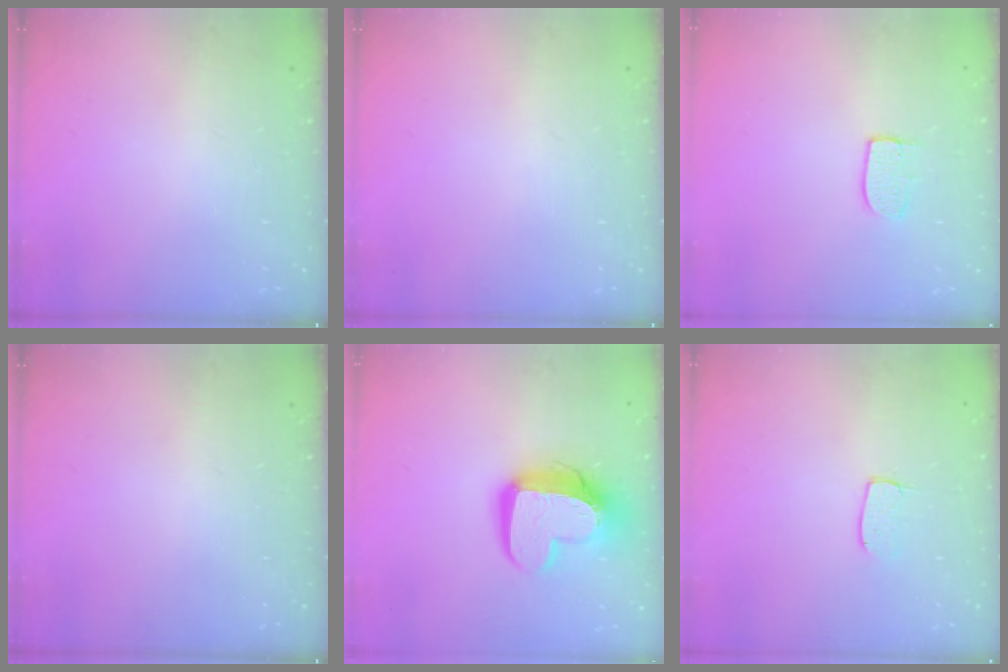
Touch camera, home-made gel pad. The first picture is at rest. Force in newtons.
{"total": 0.0}
{"total": 5.4, "press": 5.4, "slide": 0.3}
{"total": 0.0}
{"total": 14.9, "press": 14.8, "slide": 1.4}
{"total": 3.7, "press": 3.7, "slide": 0.3}